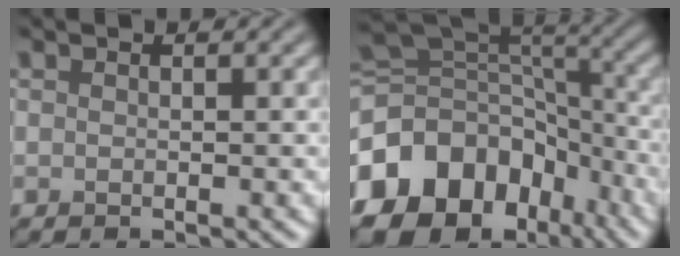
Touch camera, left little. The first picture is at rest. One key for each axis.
{"total": 15.3, "fx": -7.4, "fy": 11.3, "fz": 7.3, "tx": -0.170, "ty": 0.006, "tz": -0.119}